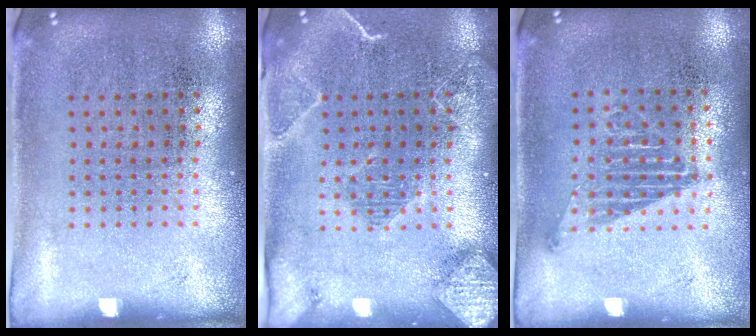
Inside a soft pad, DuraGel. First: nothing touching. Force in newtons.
{"total": 2.2, "press": 2.1, "slide": 0.6}
{"total": 1.1, "press": 1.0, "slide": 0.6}